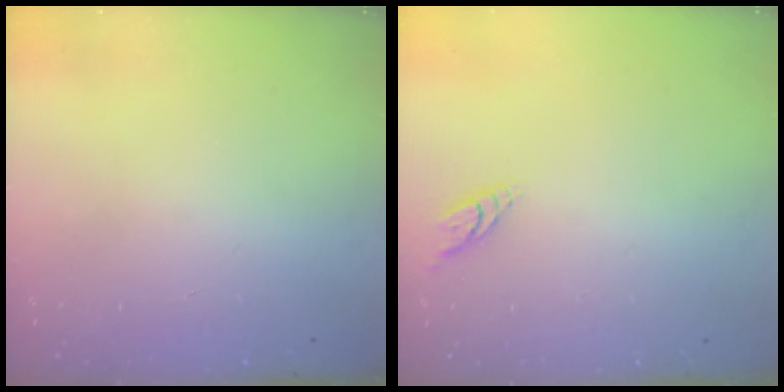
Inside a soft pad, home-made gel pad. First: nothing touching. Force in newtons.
{"total": 4.9, "press": 4.8, "slide": 0.6}